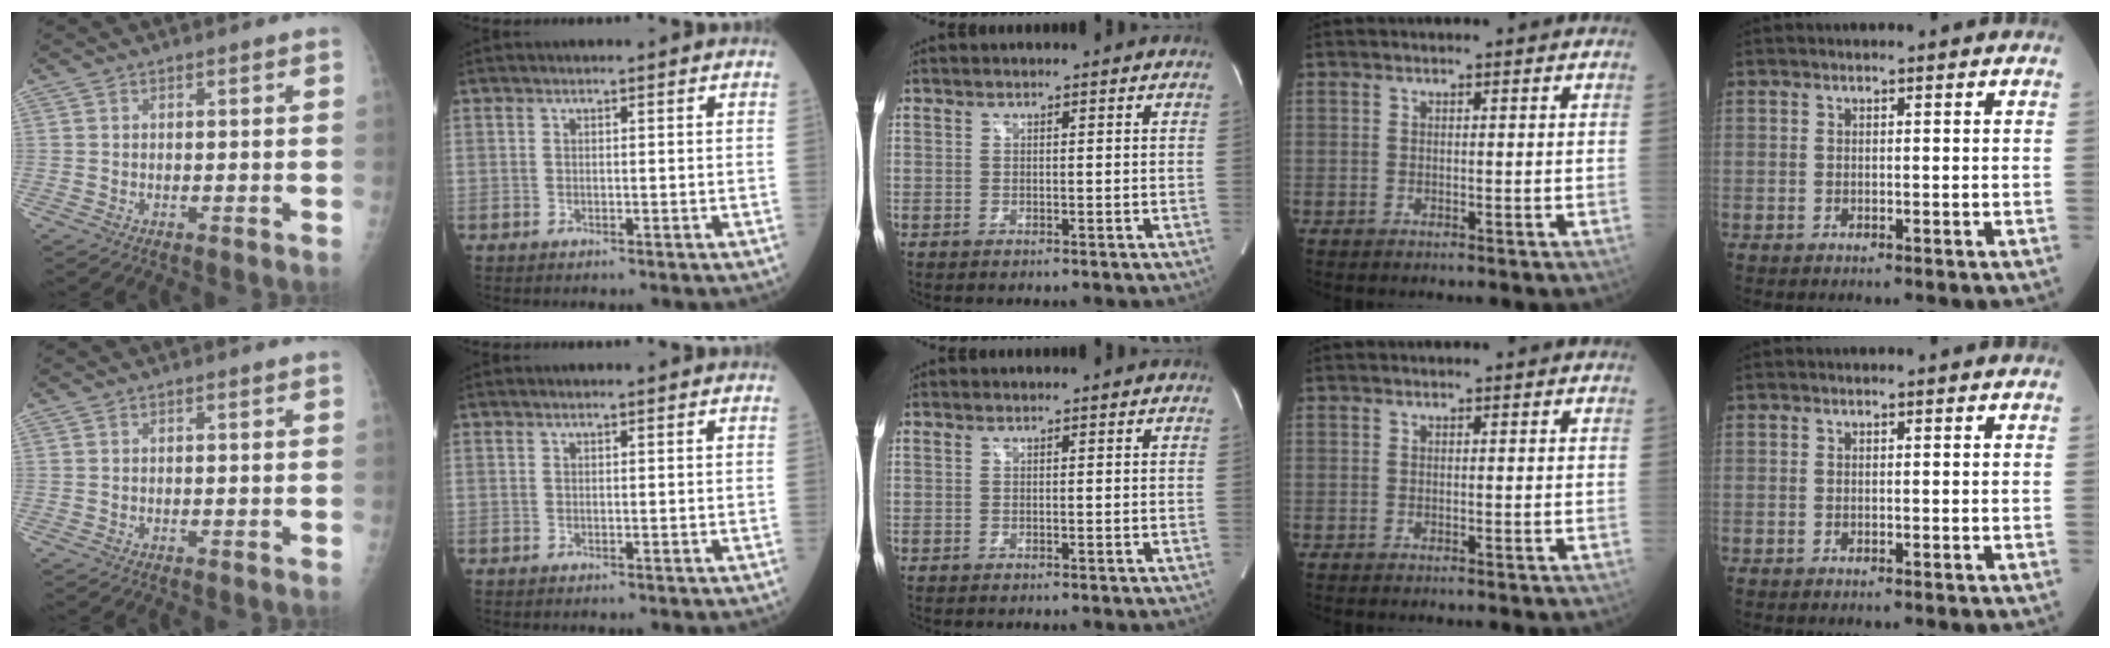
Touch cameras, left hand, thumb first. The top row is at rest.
{}